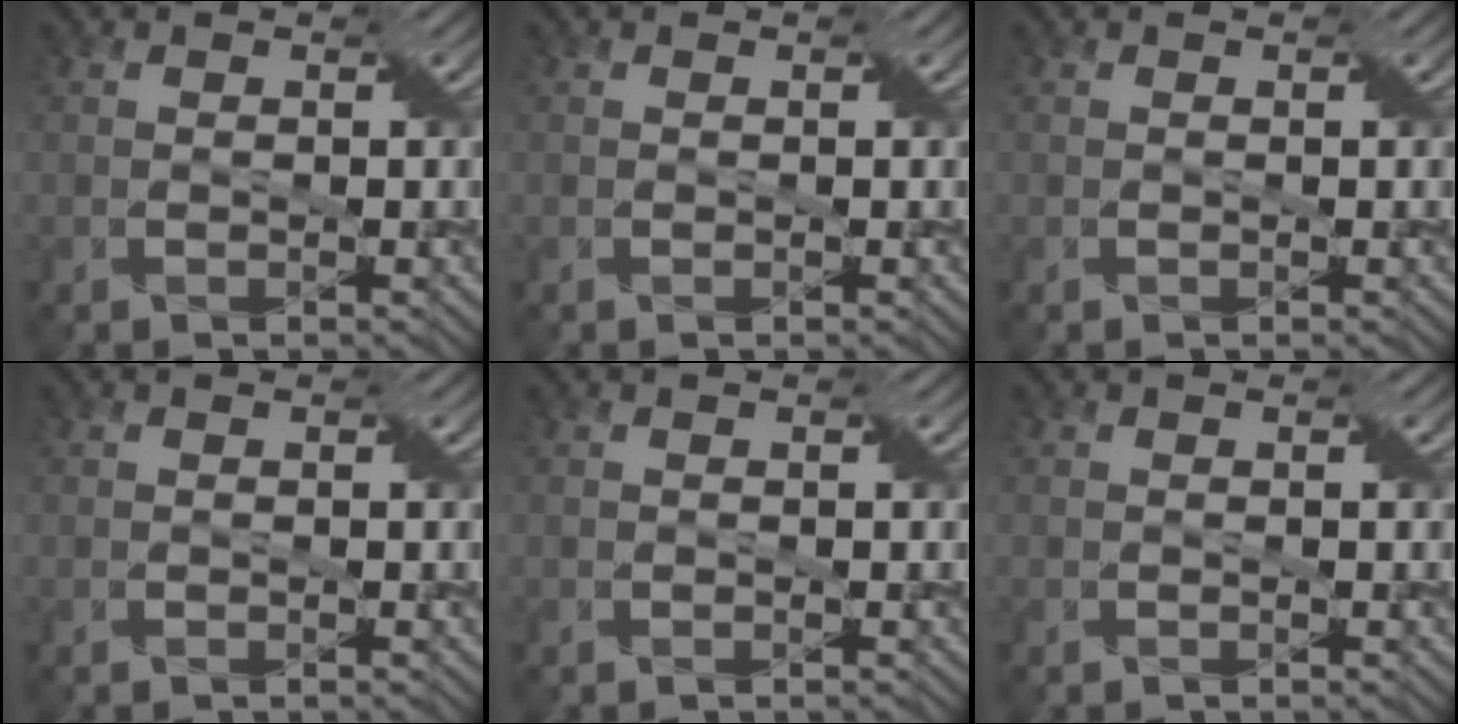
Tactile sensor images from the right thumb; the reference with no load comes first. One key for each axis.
{"total": 0.0}
{"total": 0.0}
{"total": 0.0}
{"total": 0.0}
{"total": 0.0}